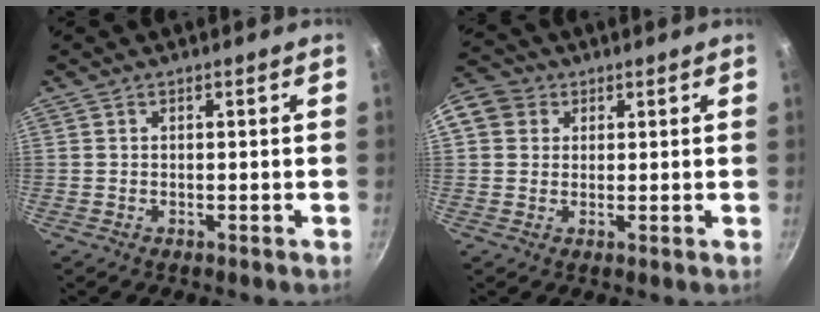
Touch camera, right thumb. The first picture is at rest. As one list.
[{"total": 9.2, "force": [2.6, 7.9, 3.9], "torque": [-0.069, 0.018, 0.035]}]